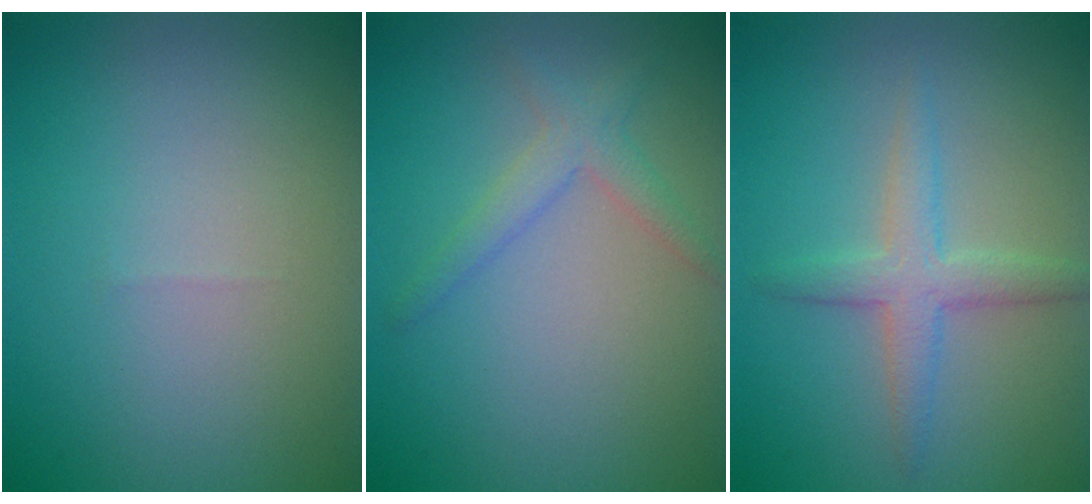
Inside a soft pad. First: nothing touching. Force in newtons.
{"total": 2.1, "press": 2.1, "slide": 0.1}
{"total": 3.0, "press": 3.0, "slide": 0.1}